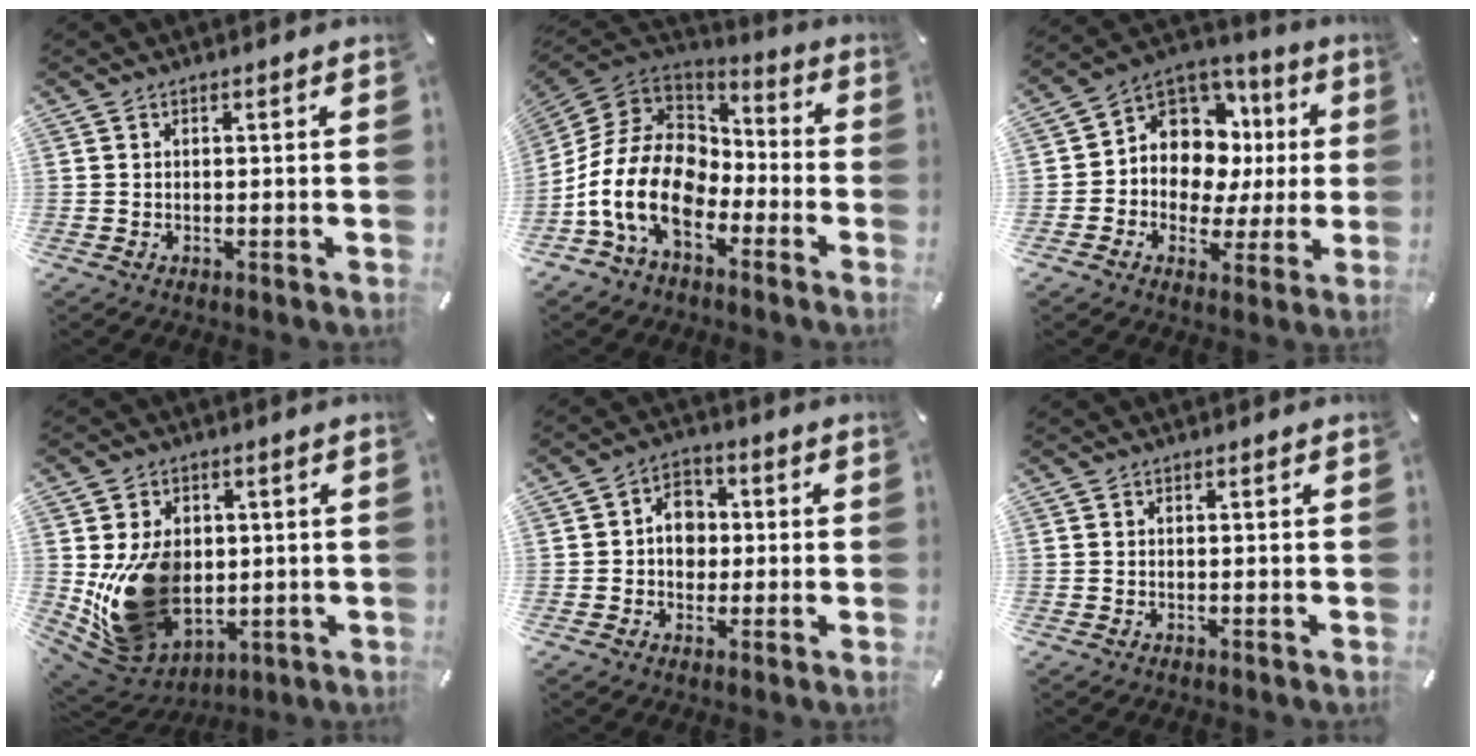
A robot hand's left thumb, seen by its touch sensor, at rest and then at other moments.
{"total": 18.8, "force": [-7.3, 12.6, 11.9], "torque": [-0.269, 0.025, -0.127]}
{"total": 10.9, "force": [2.2, 9.8, 4.2], "torque": [-0.068, -0.032, 0.049]}
{"total": 17.2, "force": [0.1, 13.8, 10.2], "torque": [-0.183, -0.022, 0.015]}
{"total": 7.1, "force": [-0.1, 6.0, 3.8], "torque": [-0.056, 0.010, -0.004]}
{"total": 0.0}